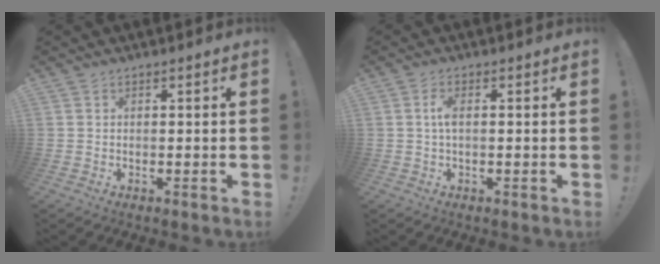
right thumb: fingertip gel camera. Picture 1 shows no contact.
{"total": 3.1, "force": [0.1, 1.0, 2.9], "torque": [-0.064, 0.003, -0.001]}